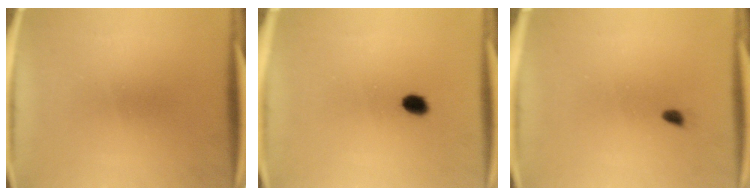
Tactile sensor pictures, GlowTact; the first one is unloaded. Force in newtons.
{"total": 2.6}
{"total": 0.6}